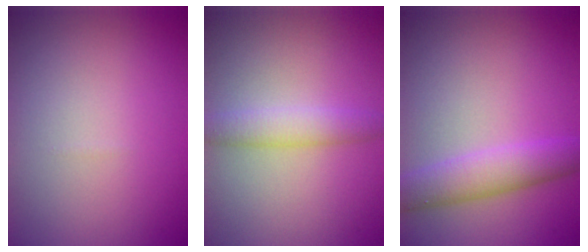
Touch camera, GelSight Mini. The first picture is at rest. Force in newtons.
{"total": 2.6, "press": 2.6, "slide": 0.1}
{"total": 4.0, "press": 4.0, "slide": 0.2}